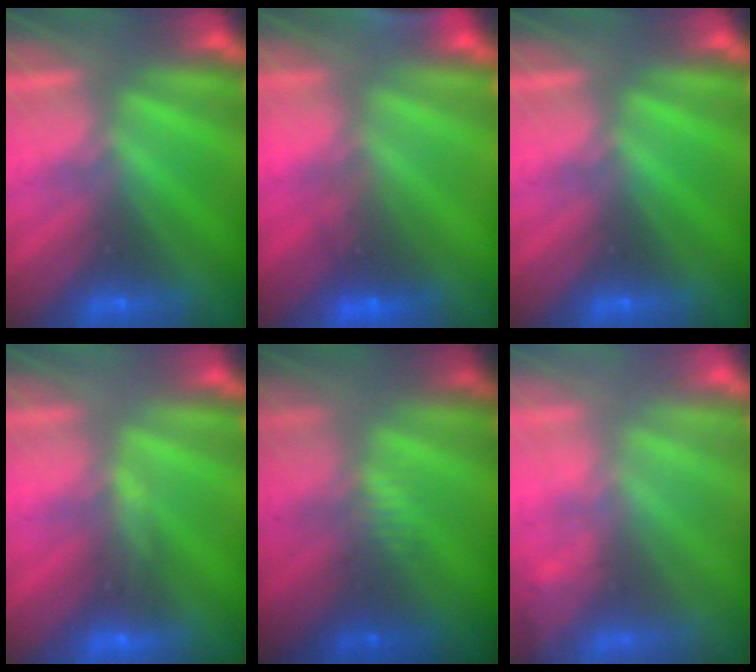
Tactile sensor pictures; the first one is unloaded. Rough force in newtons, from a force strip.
{"total": 5.8}
{"total": 0.0}
{"total": 4.4}
{"total": 2.4}
{"total": 1.1}